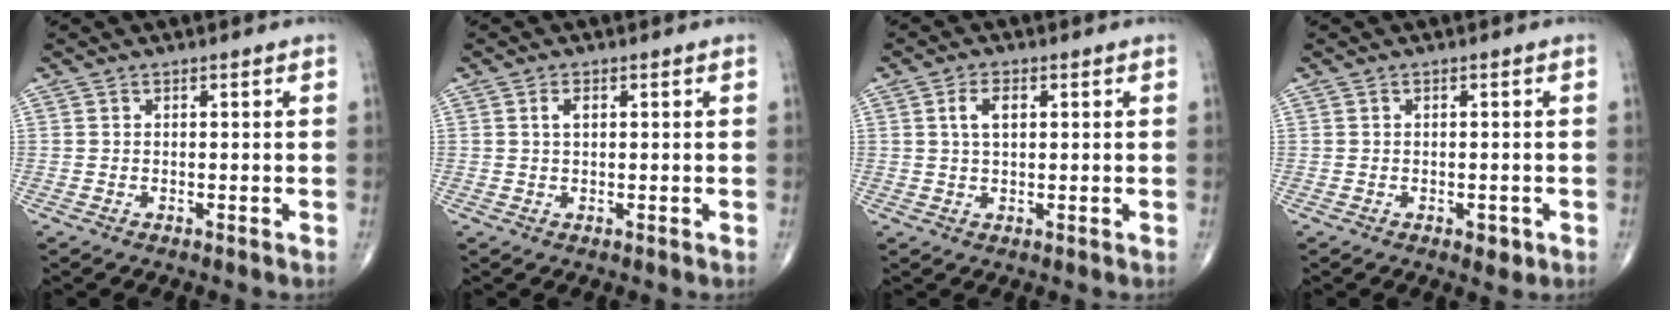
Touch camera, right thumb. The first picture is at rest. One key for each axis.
{"total": 1.7, "fx": 0.5, "fy": 0.9, "fz": 1.4, "tx": -0.026, "ty": 0.005, "tz": 0.009}
{"total": 3.7, "fx": 1.0, "fy": 2.0, "fz": 3.0, "tx": -0.057, "ty": 0.005, "tz": 0.019}
{"total": 2.1, "fx": -0.8, "fy": 1.2, "fz": 1.5, "tx": -0.011, "ty": 0.000, "tz": -0.007}